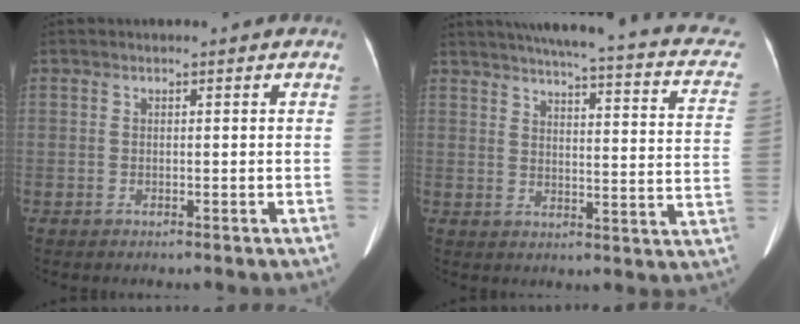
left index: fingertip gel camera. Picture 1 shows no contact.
{"total": 24.0, "force": [19.5, 3.9, 13.5], "torque": [-0.183, -0.009, 0.215]}